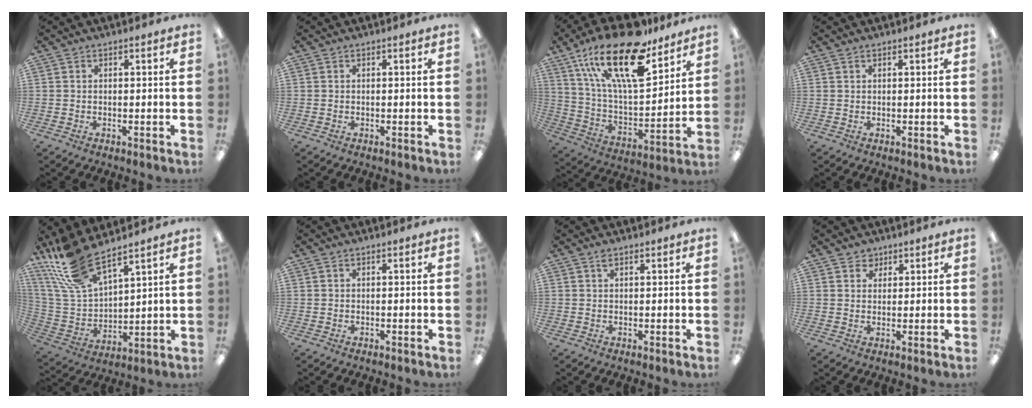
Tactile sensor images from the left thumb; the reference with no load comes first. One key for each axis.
{"total": 0.0}
{"total": 24.7, "fx": 16.2, "fy": 9.0, "fz": 16.2, "tx": -0.302, "ty": -0.093, "tz": 0.275}
{"total": 0.5, "fx": 0.4, "fy": 0.2, "fz": 0.3, "tx": -0.006, "ty": 0.002, "tz": 0.007}
{"total": 16.8, "fx": 13.1, "fy": 5.3, "fz": 9.1, "tx": -0.229, "ty": -0.065, "tz": 0.238}
{"total": 0.0}
{"total": 1.2, "fx": 0.8, "fy": 0.4, "fz": 0.7, "tx": -0.016, "ty": 0.001, "tz": 0.015}
{"total": 3.1, "fx": 2.0, "fy": 2.2, "fz": 0.4, "tx": 0.002, "ty": -0.003, "tz": 0.035}